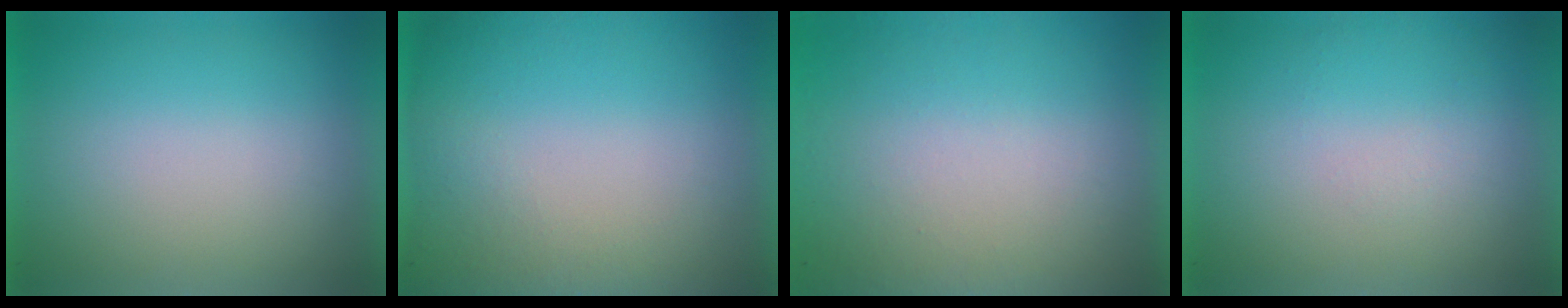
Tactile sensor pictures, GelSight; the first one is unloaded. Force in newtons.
{"total": 5.8}
{"total": 8.5}
{"total": 1.1}